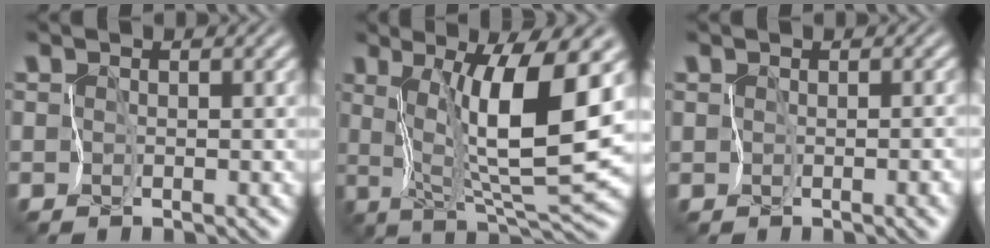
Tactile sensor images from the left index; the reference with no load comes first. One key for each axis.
{"total": 8.3, "fx": 2.2, "fy": 1.2, "fz": 7.9, "tx": -0.141, "ty": -0.017, "tz": 0.047}
{"total": 3.3, "fx": -1.2, "fy": 2.0, "fz": 2.3, "tx": -0.009, "ty": 0.005, "tz": -0.005}